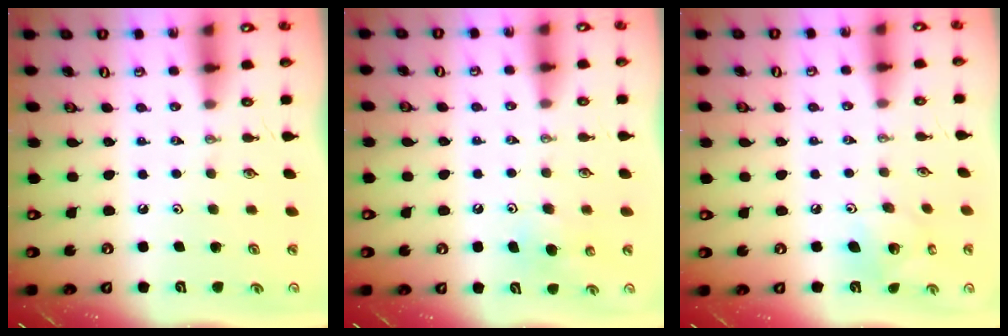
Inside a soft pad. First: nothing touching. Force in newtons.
{"total": 5.3, "press": 5.2, "slide": 1.0}
{"total": 7.1, "press": 7.1, "slide": 0.4}